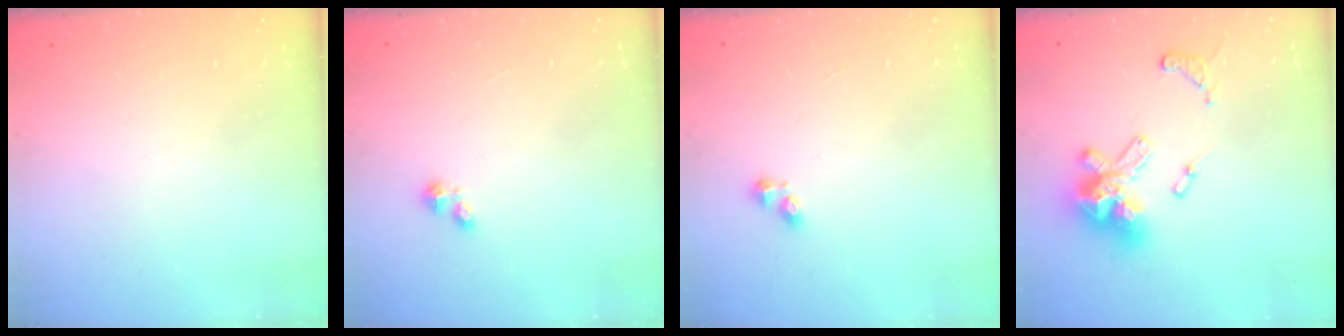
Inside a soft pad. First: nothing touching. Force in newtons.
{"total": 1.9, "press": 1.8, "slide": 0.2}
{"total": 2.6, "press": 2.6, "slide": 0.4}
{"total": 15.0, "press": 14.9, "slide": 1.9}